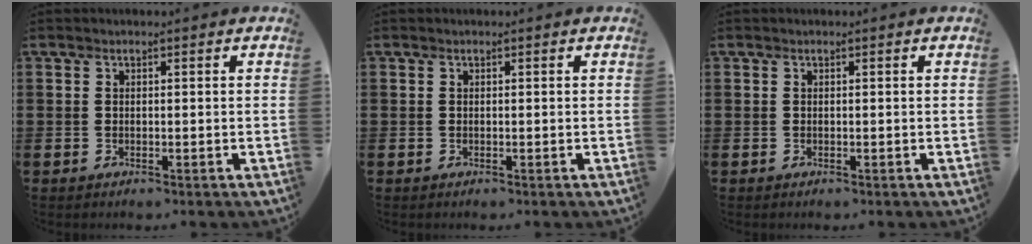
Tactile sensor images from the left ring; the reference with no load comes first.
{"total": 0.0}
{"total": 0.0}